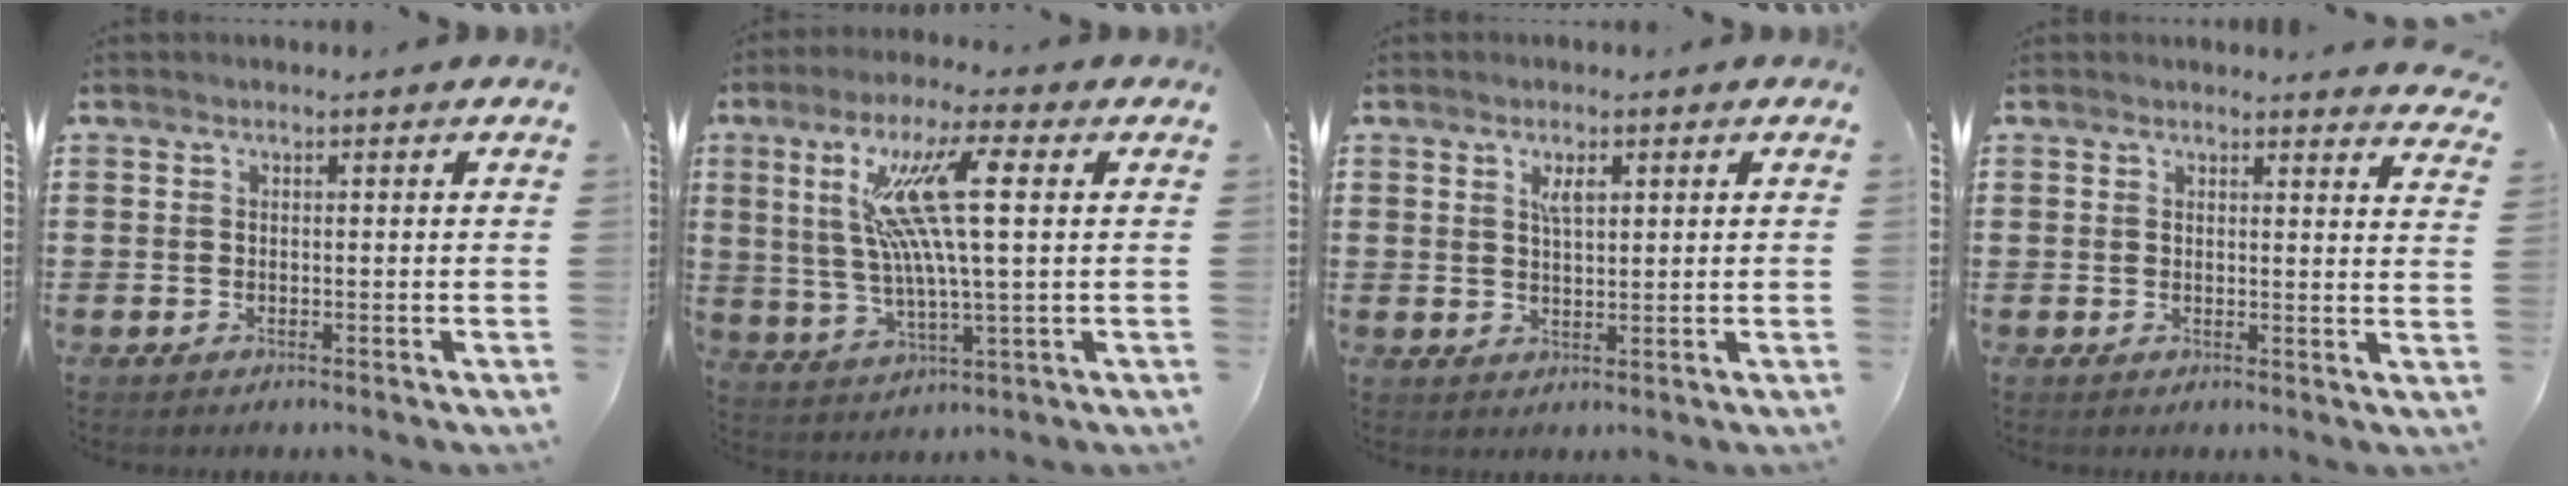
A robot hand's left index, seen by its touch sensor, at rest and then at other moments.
{"total": 13.0, "force": [4.2, 1.9, 12.2], "torque": [-0.259, -0.001, 0.062]}
{"total": 2.6, "force": [1.4, 0.9, 2.1], "torque": [-0.036, 0.000, 0.022]}
{"total": 2.3, "force": [2.3, -0.1, 0.2], "torque": [-0.004, -0.010, 0.042]}